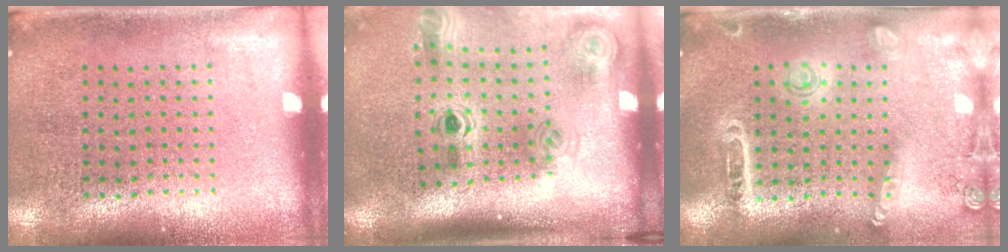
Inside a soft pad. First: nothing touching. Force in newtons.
{"total": 2.1, "press": 1.4, "slide": 1.5}
{"total": 1.6, "press": 1.5, "slide": 0.5}